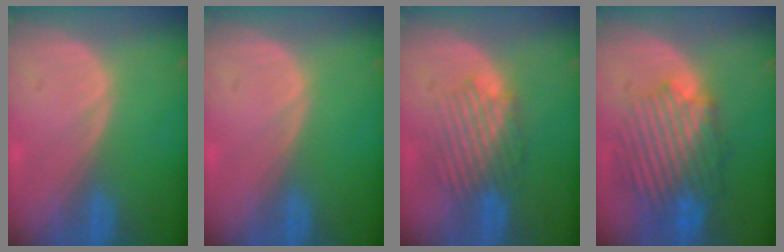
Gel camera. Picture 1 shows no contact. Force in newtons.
{"total": 0.0}
{"total": 5.9, "press": 5.7, "slide": 1.6}
{"total": 9.8, "press": 9.5, "slide": 2.5}